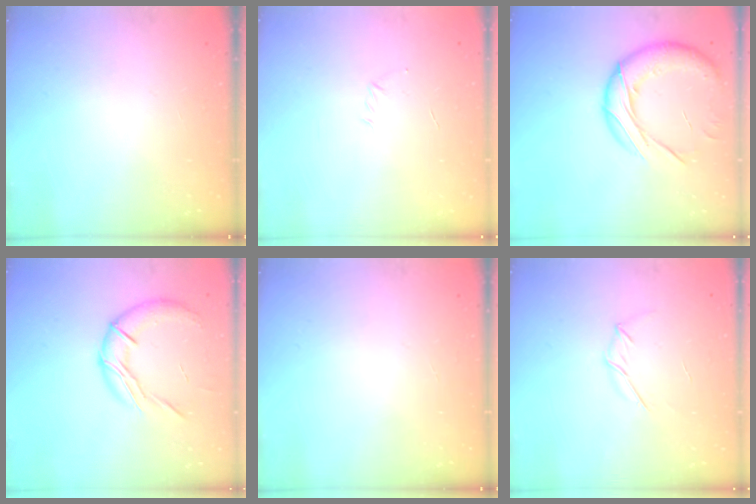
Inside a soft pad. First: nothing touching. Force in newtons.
{"total": 2.9, "press": 2.8, "slide": 0.7}
{"total": 18.1, "press": 17.9, "slide": 2.8}
{"total": 12.1, "press": 12.0, "slide": 1.1}
{"total": 0.0}
{"total": 3.9, "press": 3.8, "slide": 0.9}